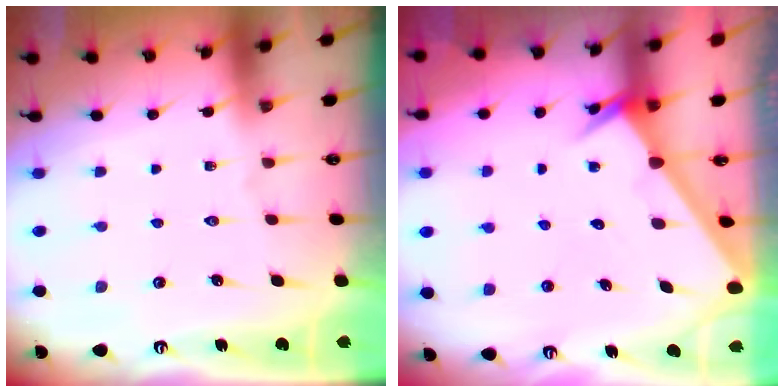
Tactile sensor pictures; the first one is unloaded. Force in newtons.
{"total": 2.5, "press": 2.5, "slide": 0.1}